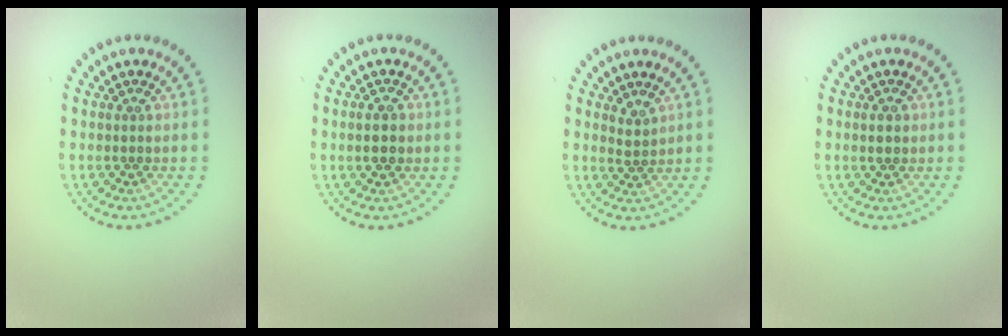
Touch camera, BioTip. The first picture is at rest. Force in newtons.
{"total": 2.6, "press": 2.6, "slide": 0.2}
{"total": 1.4, "press": 1.0, "slide": 1.0}
{"total": 1.2, "press": 1.2, "slide": 0.2}